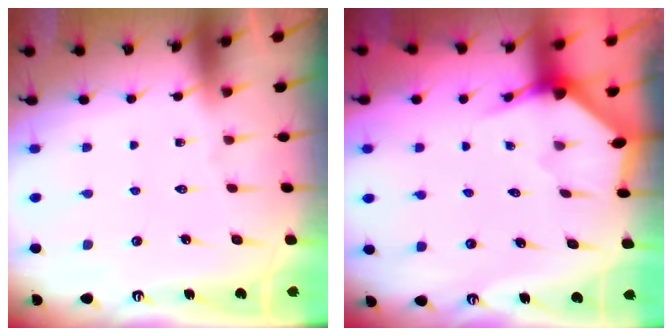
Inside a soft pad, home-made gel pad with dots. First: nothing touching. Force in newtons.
{"total": 2.8, "press": 2.8, "slide": 0.3}